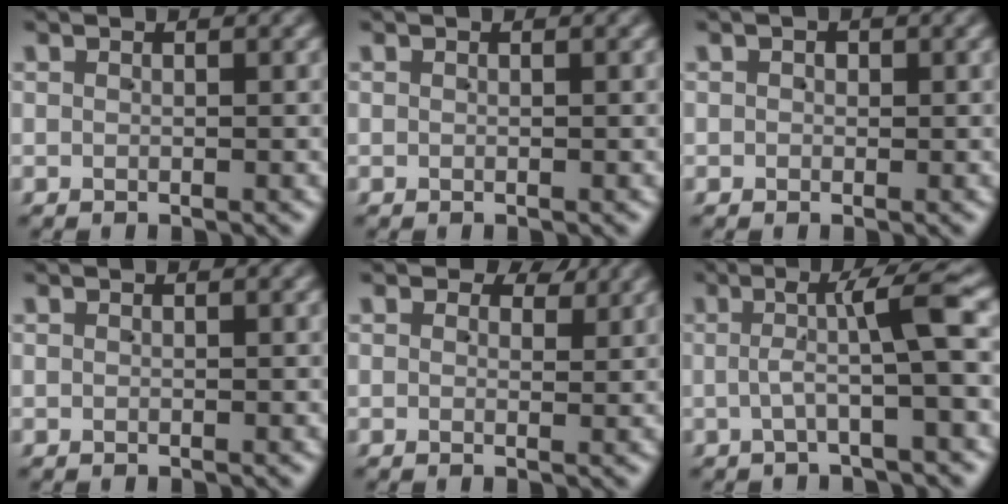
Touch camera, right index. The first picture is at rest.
{"total": 0.0}
{"total": 0.6, "force": [-0.2, 0.6, 0.0], "torque": [0.006, -0.003, -0.002]}
{"total": 0.0}
{"total": 1.7, "force": [1.3, 0.9, 0.6], "torque": [-0.003, -0.005, 0.019]}
{"total": 3.6, "force": [-0.4, -0.7, 3.5], "torque": [-0.054, 0.004, -0.005]}